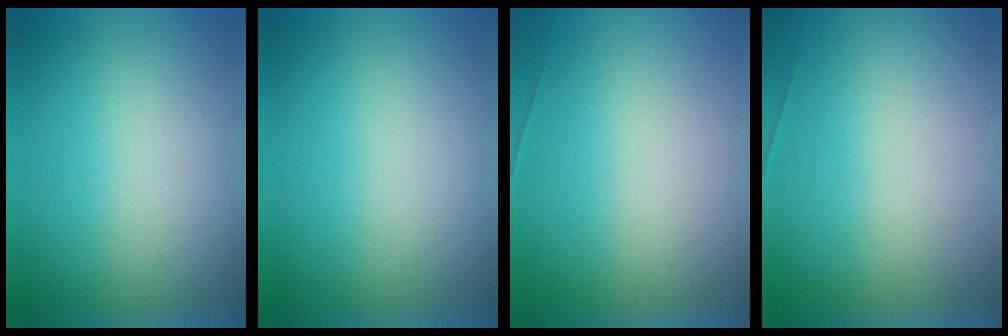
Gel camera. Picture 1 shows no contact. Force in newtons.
{"total": 0.0}
{"total": 4.6}
{"total": 1.7}